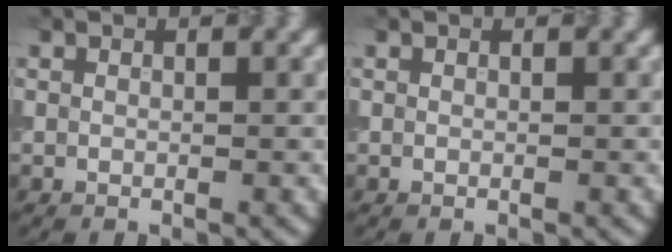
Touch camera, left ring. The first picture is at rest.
{"total": 0.0}